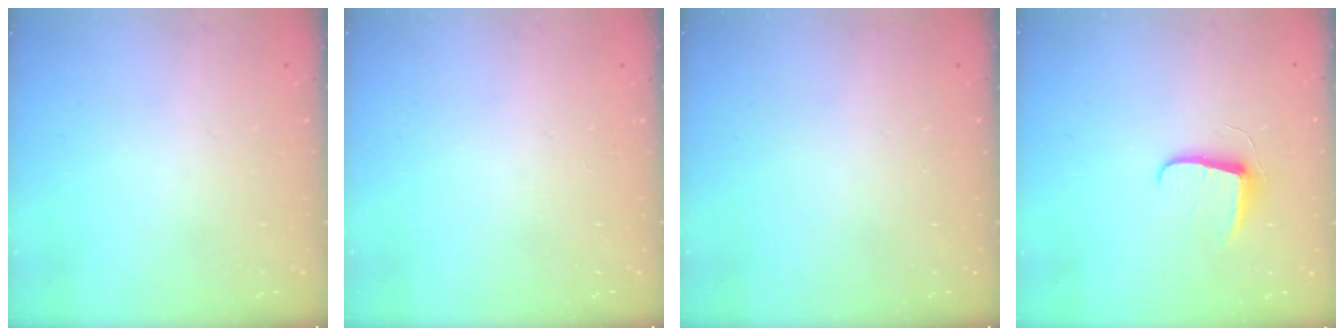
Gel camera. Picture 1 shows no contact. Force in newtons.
{"total": 0.0}
{"total": 0.0}
{"total": 7.3, "press": 7.3, "slide": 0.4}